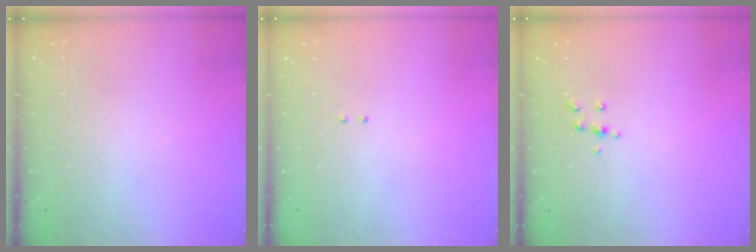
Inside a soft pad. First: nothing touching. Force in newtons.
{"total": 2.0, "press": 2.0, "slide": 0.4}
{"total": 4.1, "press": 4.0, "slide": 1.0}